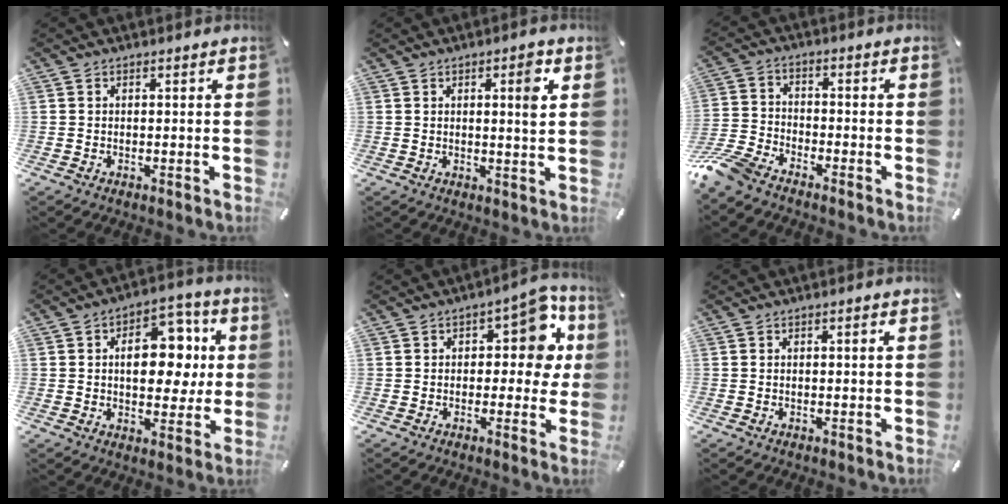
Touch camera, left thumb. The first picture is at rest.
{"total": 5.3, "force": [1.8, 1.2, 4.8], "torque": [-0.057, -0.012, 0.019]}
{"total": 8.5, "force": [-7.2, 2.9, 3.3], "torque": [-0.092, 0.020, -0.147]}
{"total": 14.2, "force": [2.2, 9.6, 10.2], "torque": [-0.123, -0.005, 0.035]}
{"total": 10.6, "force": [3.6, 5.9, 8.1], "torque": [-0.087, -0.013, 0.053]}
{"total": 1.0, "force": [0.2, 0.3, 0.9], "torque": [-0.018, 0.003, 0.003]}